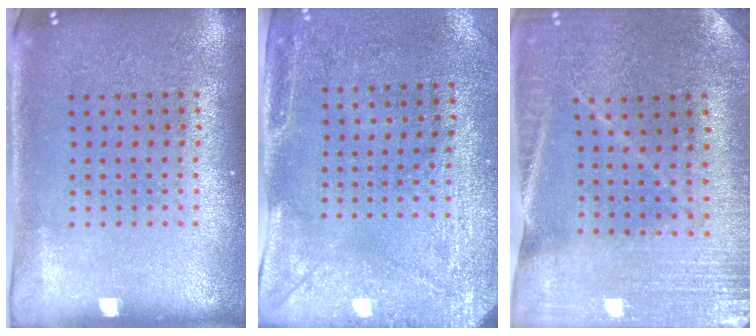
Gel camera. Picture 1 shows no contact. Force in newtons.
{"total": 2.9, "press": 2.3, "slide": 1.8}
{"total": 0.9, "press": 0.9, "slide": 0.1}